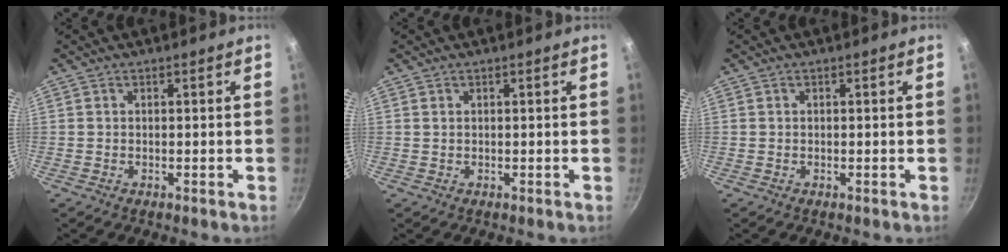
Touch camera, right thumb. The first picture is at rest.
{"total": 0.0}
{"total": 0.0}